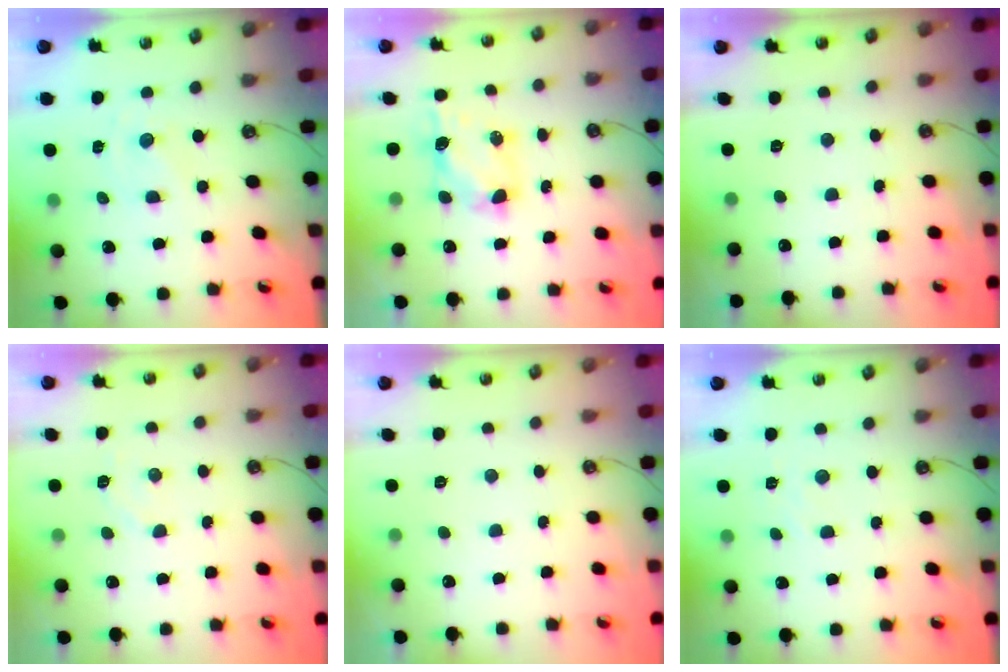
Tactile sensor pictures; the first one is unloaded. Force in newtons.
{"total": 6.0, "press": 6.0, "slide": 0.4}
{"total": 0.0}
{"total": 2.9, "press": 2.9, "slide": 0.4}
{"total": 0.0}
{"total": 2.0, "press": 2.0, "slide": 0.4}